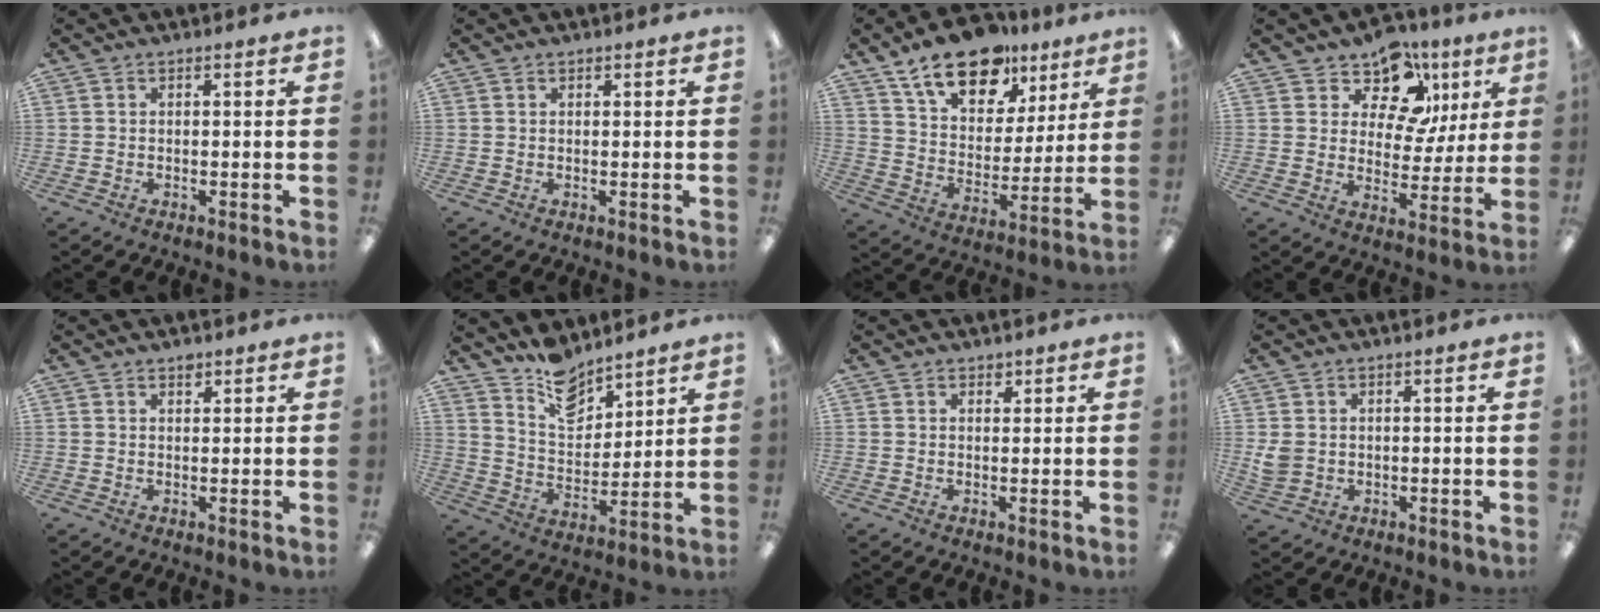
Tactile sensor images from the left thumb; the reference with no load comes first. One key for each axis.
{"total": 0.7, "fx": 0.5, "fy": 0.4, "fz": 0.1, "tx": -0.002, "ty": 0.002, "tz": 0.010}
{"total": 18.3, "fx": 12.7, "fy": 9.6, "fz": 9.1, "tx": -0.154, "ty": -0.067, "tz": 0.225}
{"total": 12.3, "fx": 8.4, "fy": 7.3, "fz": 5.2, "tx": -0.084, "ty": -0.057, "tz": 0.152}
{"total": 1.7, "fx": 1.4, "fy": 0.9, "fz": 0.6, "tx": 0.004, "ty": -0.006, "tz": 0.023}
{"total": 11.3, "fx": 9.2, "fy": 5.3, "fz": 3.8, "tx": -0.062, "ty": -0.064, "tz": 0.172}
{"total": 1.5, "fx": 1.2, "fy": 0.9, "fz": 0.2, "tx": 0.003, "ty": -0.002, "tz": 0.020}
{"total": 3.7, "fx": 0.8, "fy": 3.2, "fz": 1.6, "tx": -0.024, "ty": 0.003, "tz": 0.017}